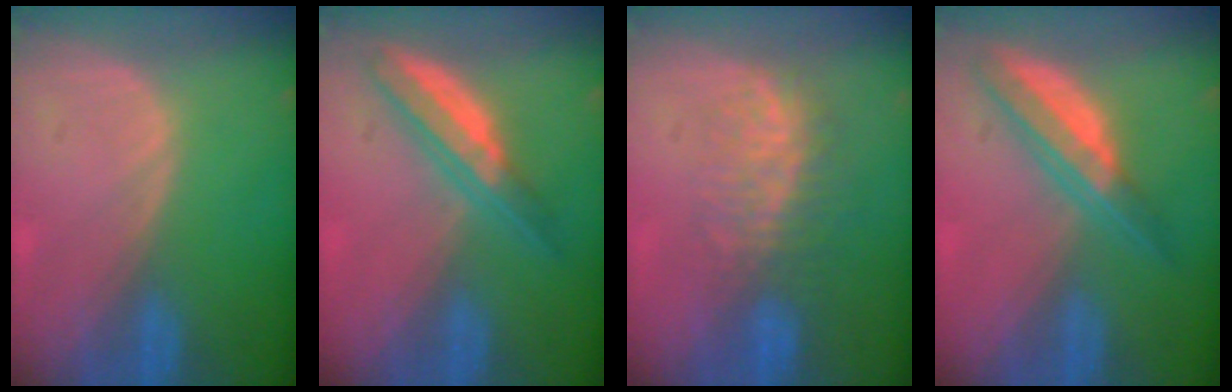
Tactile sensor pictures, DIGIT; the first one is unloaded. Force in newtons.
{"total": 6.1, "press": 5.7, "slide": 2.2}
{"total": 7.7, "press": 7.1, "slide": 3.1}
{"total": 6.7, "press": 5.7, "slide": 3.6}